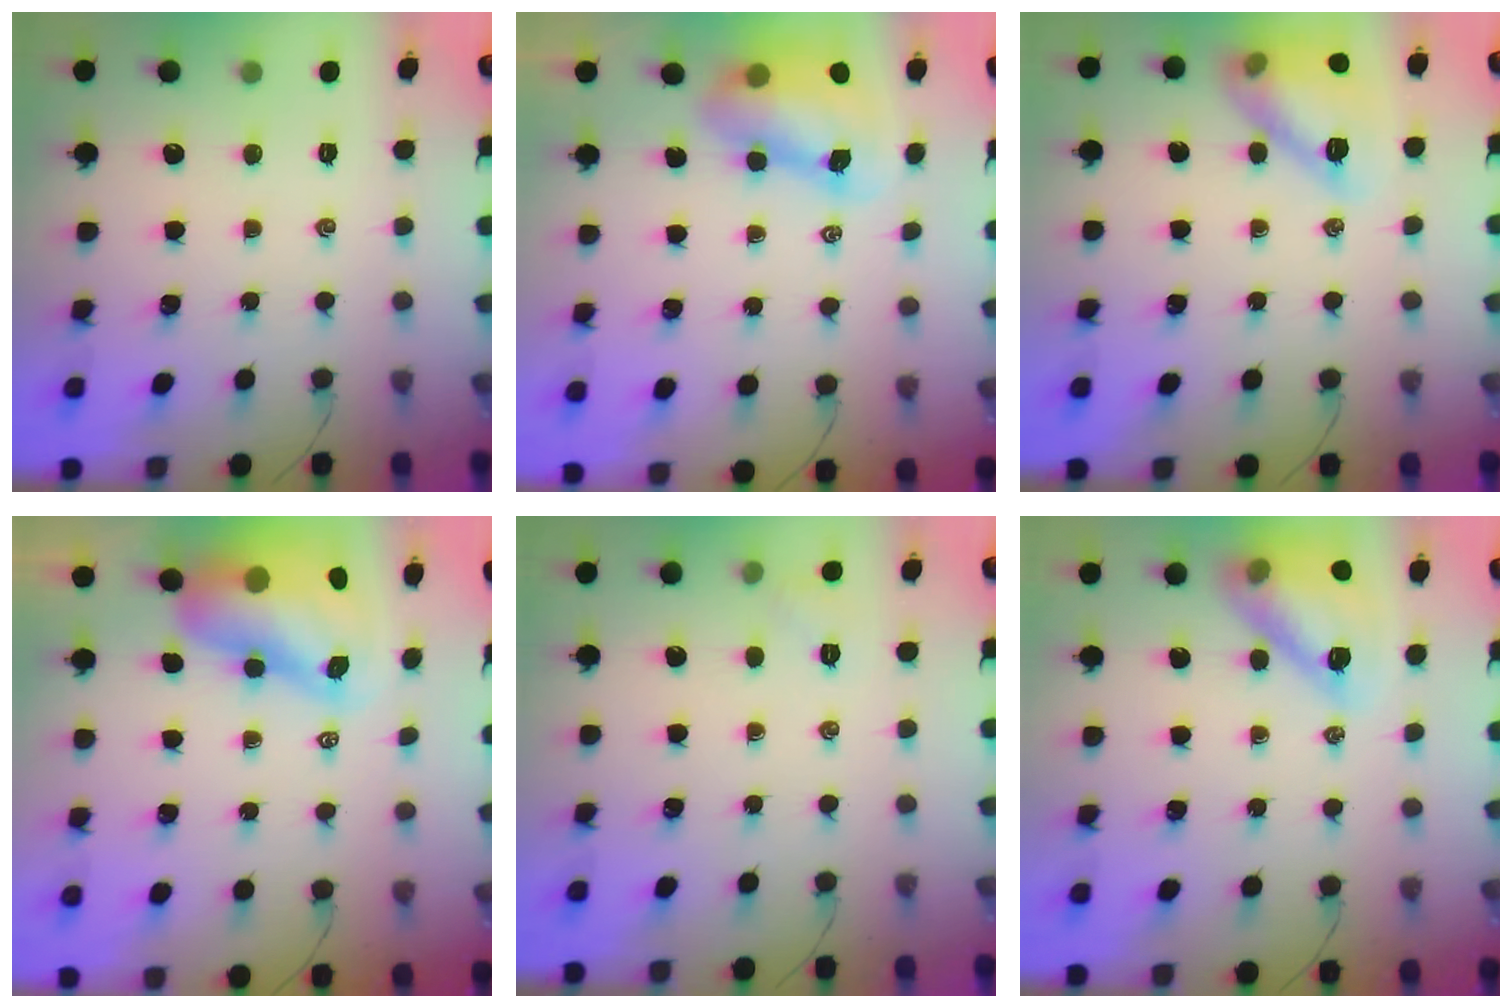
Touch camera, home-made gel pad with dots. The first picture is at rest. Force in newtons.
{"total": 8.7, "press": 8.6, "slide": 1.7}
{"total": 14.5, "press": 14.5, "slide": 0.8}
{"total": 12.0, "press": 11.5, "slide": 3.6}
{"total": 3.9, "press": 3.7, "slide": 1.2}
{"total": 14.4, "press": 13.8, "slide": 4.1}